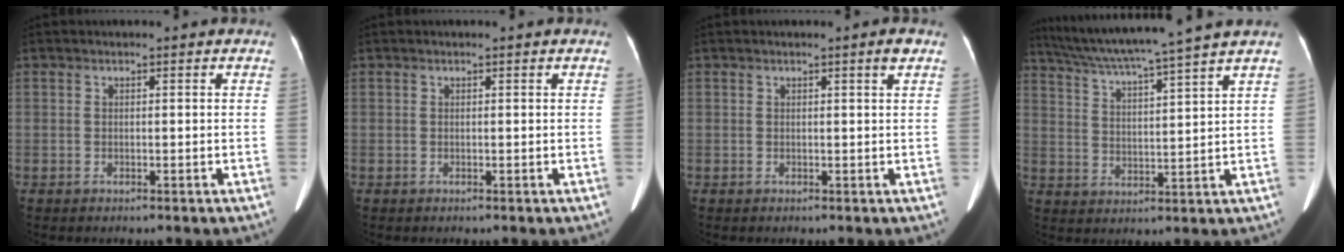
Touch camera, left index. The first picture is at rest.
{"total": 0.0}
{"total": 1.0, "force": [0.4, -0.2, 0.8], "torque": [-0.016, -0.005, 0.006]}
{"total": 14.2, "force": [12.2, -2.1, 7.1], "torque": [-0.125, 0.003, 0.191]}